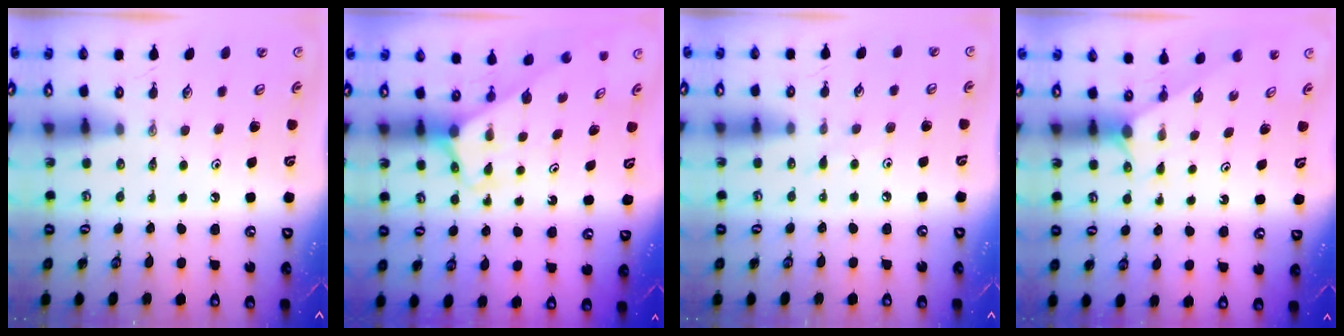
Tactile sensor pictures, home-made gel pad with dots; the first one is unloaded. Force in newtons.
{"total": 2.6, "press": 2.6, "slide": 0.1}
{"total": 3.7, "press": 3.6, "slide": 0.5}
{"total": 0.9, "press": 0.9, "slide": 0.2}